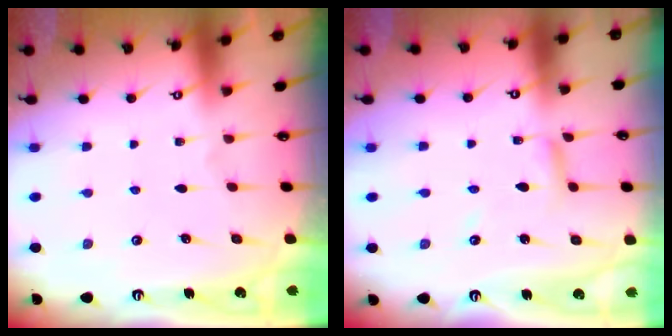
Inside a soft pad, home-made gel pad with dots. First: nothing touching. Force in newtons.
{"total": 5.0, "press": 5.0, "slide": 0.3}